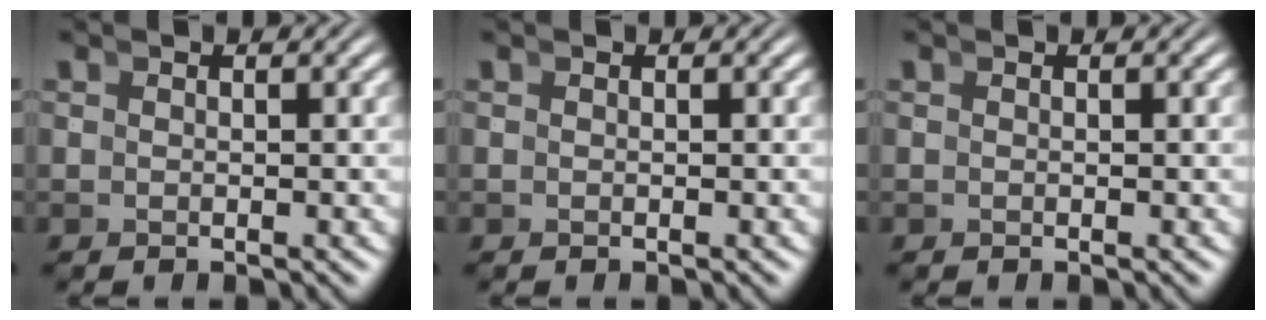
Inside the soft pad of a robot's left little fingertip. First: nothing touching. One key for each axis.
{"total": 0.0}
{"total": 0.0}